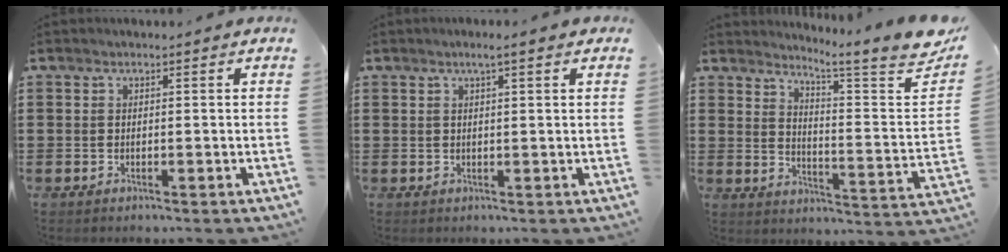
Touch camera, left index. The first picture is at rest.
{"total": 1.8, "force": [0.9, 0.0, 1.5], "torque": [-0.030, 0.001, 0.015]}
{"total": 6.7, "force": [5.5, -0.5, 3.8], "torque": [-0.071, -0.059, 0.085]}